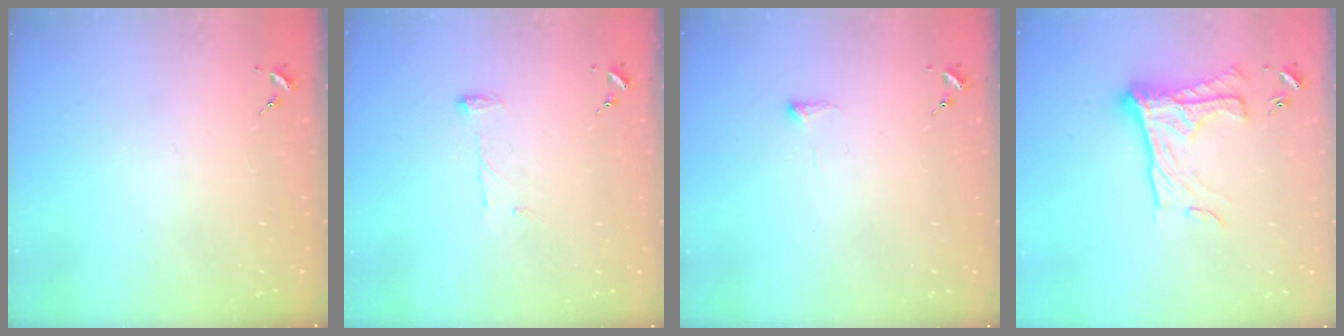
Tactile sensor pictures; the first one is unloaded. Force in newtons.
{"total": 7.4, "press": 7.3, "slide": 0.4}
{"total": 3.9, "press": 3.8, "slide": 1.0}
{"total": 17.1, "press": 17.0, "slide": 1.3}